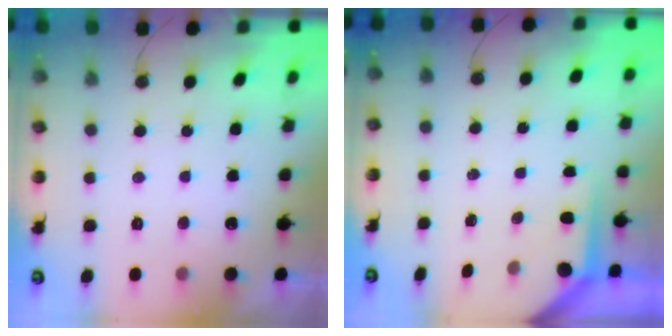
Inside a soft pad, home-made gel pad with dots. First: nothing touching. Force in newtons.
{"total": 4.9, "press": 4.9, "slide": 0.3}